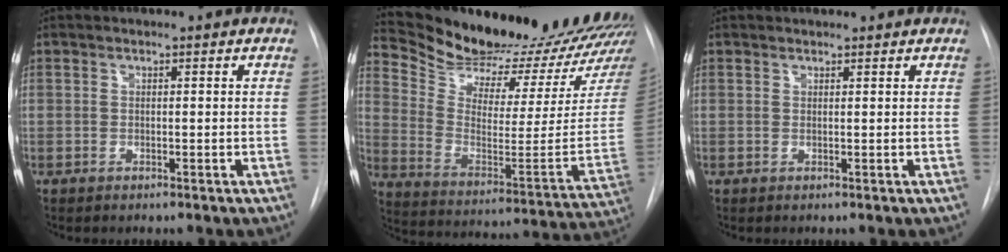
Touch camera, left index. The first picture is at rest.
{"total": 26.4, "force": [24.6, 2.0, 9.5], "torque": [-0.156, -0.118, 0.345]}
{"total": 1.4, "force": [1.3, 0.4, 0.2], "torque": [-0.008, 0.014, 0.018]}